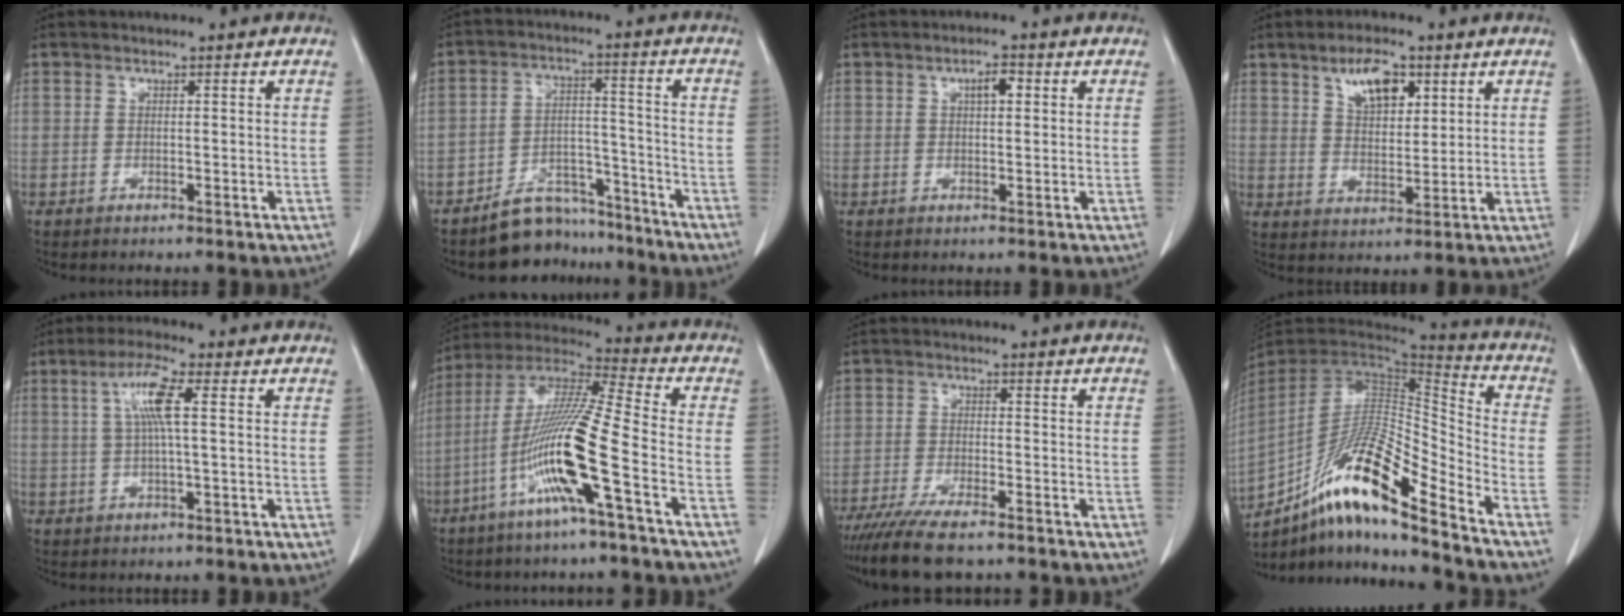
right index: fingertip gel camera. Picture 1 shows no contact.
{"total": 8.2, "force": [-7.3, 3.8, 0.7], "torque": [0.003, 0.045, -0.116]}
{"total": 2.7, "force": [0.9, 1.0, 2.3], "torque": [-0.039, 0.005, 0.014]}
{"total": 7.4, "force": [4.0, 3.2, 5.4], "torque": [-0.097, 0.006, 0.072]}
{"total": 6.6, "force": [1.7, 0.4, 6.4], "torque": [-0.126, 0.008, 0.032]}
{"total": 15.3, "force": [-5.5, -0.7, 14.3], "torque": [-0.286, -0.003, -0.115]}
{"total": 9.5, "force": [-7.7, 1.4, 5.3], "torque": [-0.086, -0.021, -0.124]}
{"total": 17.9, "force": [-12.3, 1.1, 13.0], "torque": [-0.253, -0.005, -0.222]}